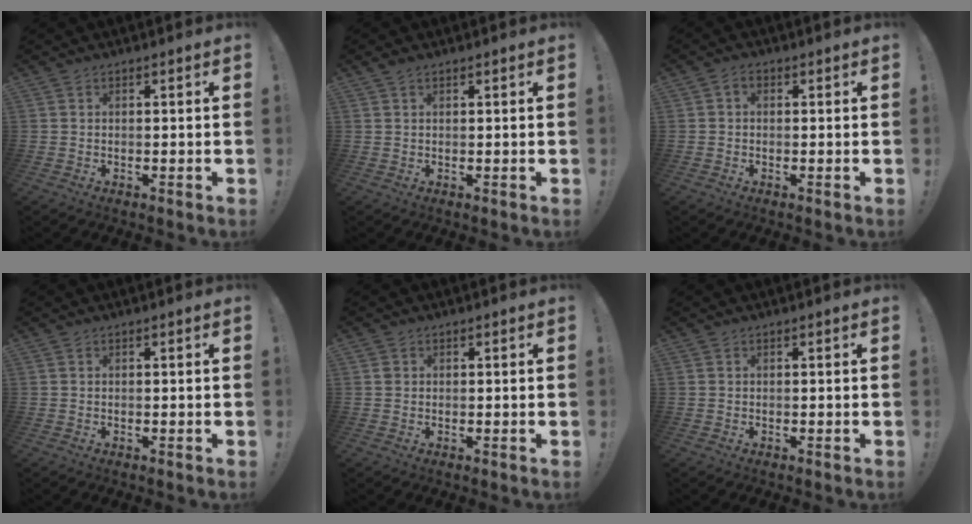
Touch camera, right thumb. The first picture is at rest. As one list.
[{"total": 1.1, "force": [0.7, 0.4, 0.7], "torque": [-0.015, 0.001, 0.013]}, {"total": 1.6, "force": [-0.4, 1.1, 1.0], "torque": [-0.027, 0.010, -0.005]}, {"total": 0.0}, {"total": 1.2, "force": [0.5, 1.0, 0.3], "torque": [-0.006, 0.004, 0.009]}, {"total": 0.0}]